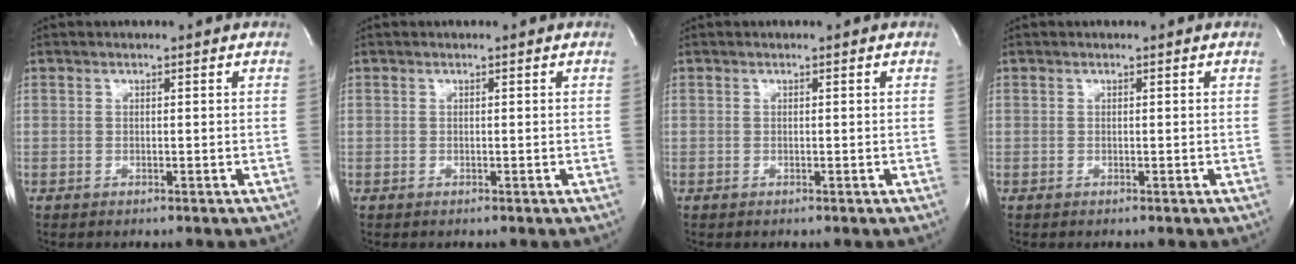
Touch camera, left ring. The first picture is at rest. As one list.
[{"total": 0.0}, {"total": 0.0}, {"total": 0.0}]